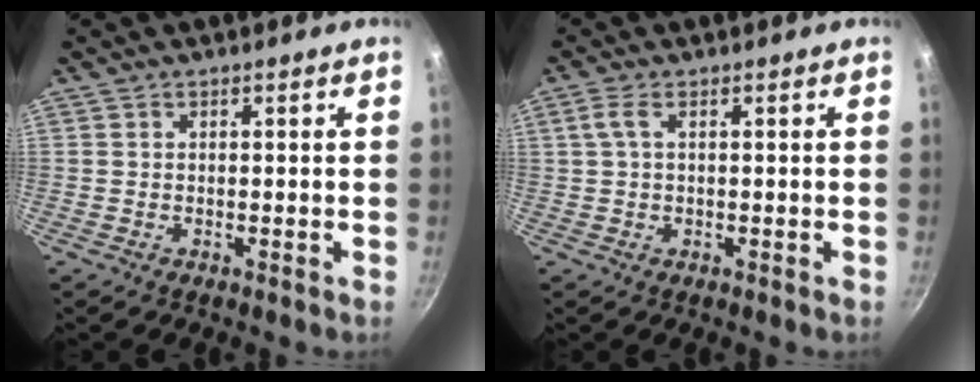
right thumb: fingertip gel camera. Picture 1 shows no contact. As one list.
[{"total": 2.5, "force": [0.5, 0.8, 2.3], "torque": [-0.050, 0.006, 0.012]}]